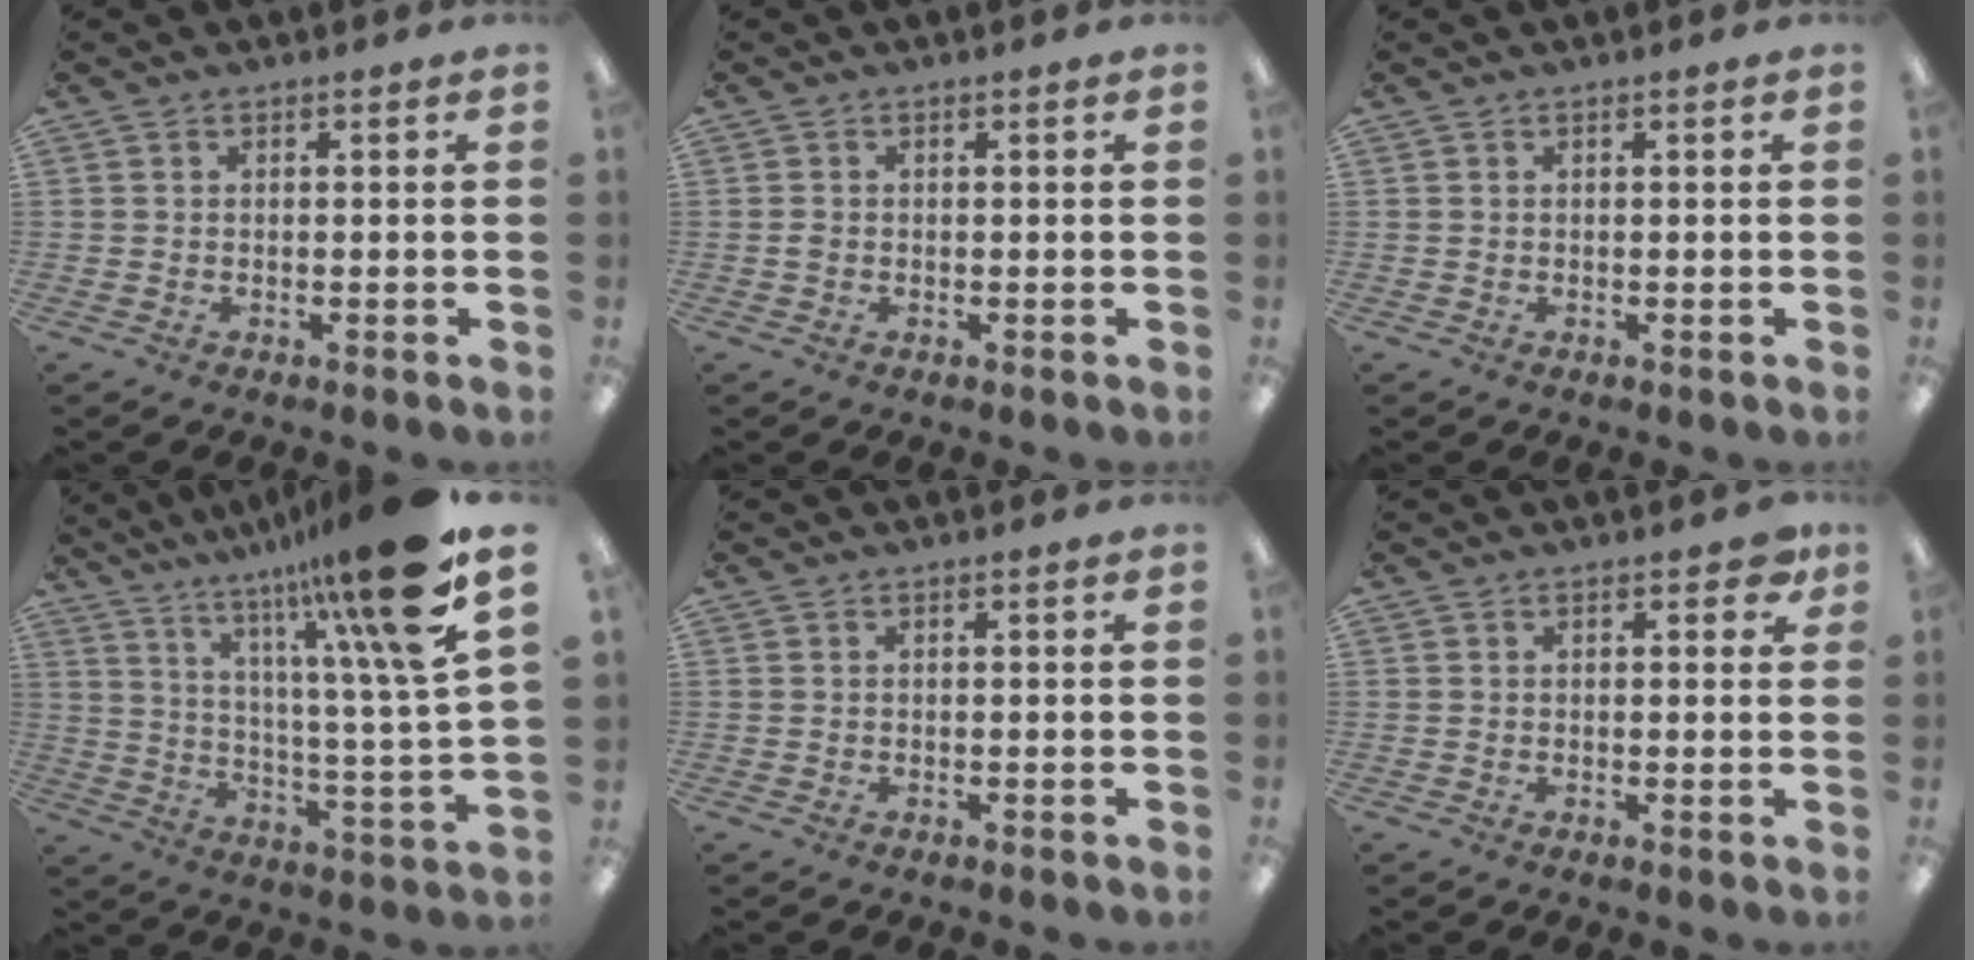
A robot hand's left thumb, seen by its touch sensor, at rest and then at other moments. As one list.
[{"total": 0.9, "force": [-0.1, 0.6, 0.6], "torque": [-0.011, 0.004, -0.004]}, {"total": 0.0}, {"total": 20.4, "force": [13.8, 2.1, 14.9], "torque": [-0.249, -0.080, 0.210]}, {"total": 0.0}, {"total": 3.7, "force": [1.8, 1.7, 2.7], "torque": [-0.033, -0.002, 0.026]}]